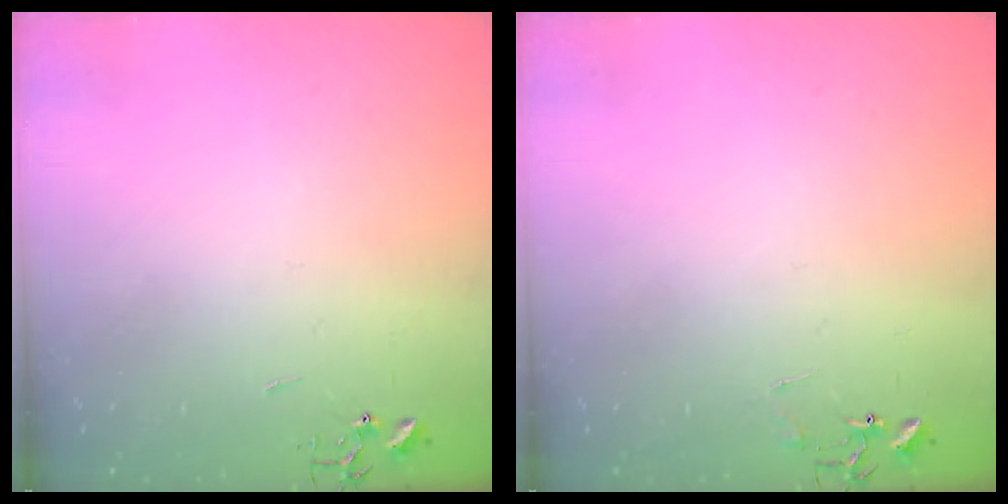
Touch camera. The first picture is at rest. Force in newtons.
{"total": 5.5, "press": 5.4, "slide": 0.4}